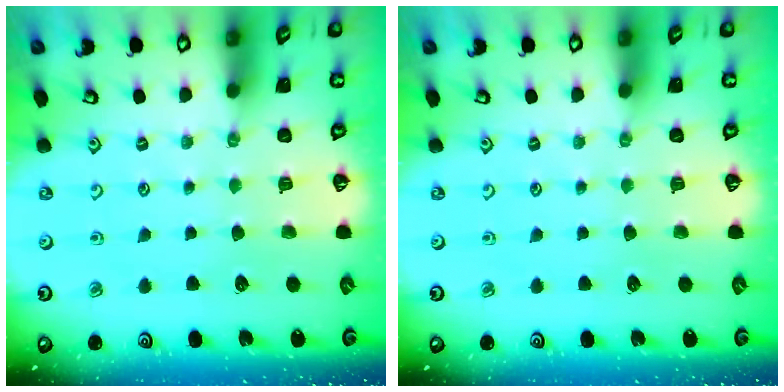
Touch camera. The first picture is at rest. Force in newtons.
{"total": 0.0}